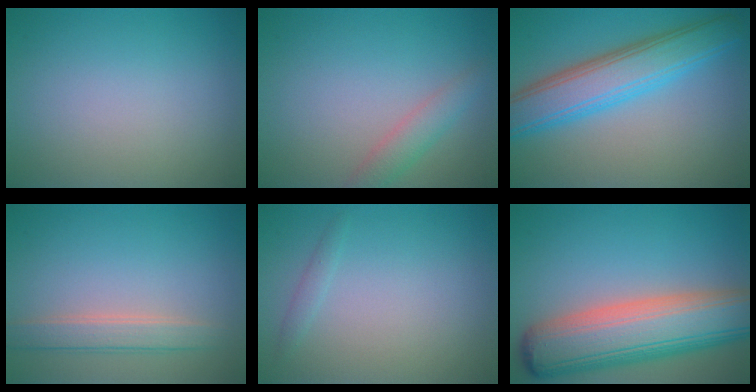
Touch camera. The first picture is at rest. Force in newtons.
{"total": 2.2, "press": 2.2, "slide": 0.1}
{"total": 7.2, "press": 7.1, "slide": 0.3}
{"total": 2.6, "press": 2.6, "slide": 0.2}
{"total": 0.8, "press": 0.8, "slide": 0.1}
{"total": 11.1, "press": 11.1, "slide": 0.8}